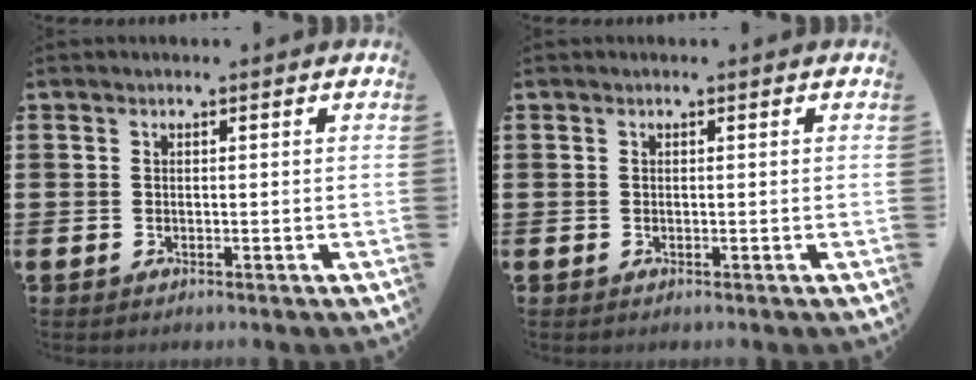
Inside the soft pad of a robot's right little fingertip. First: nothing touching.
{"total": 0.0}